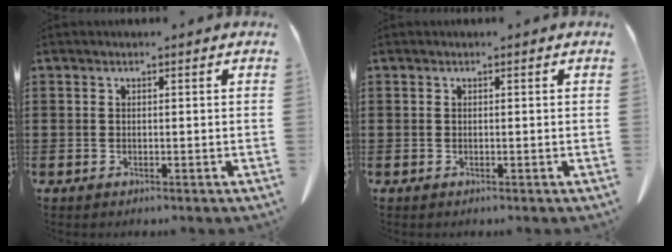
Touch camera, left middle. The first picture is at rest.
{"total": 0.0}